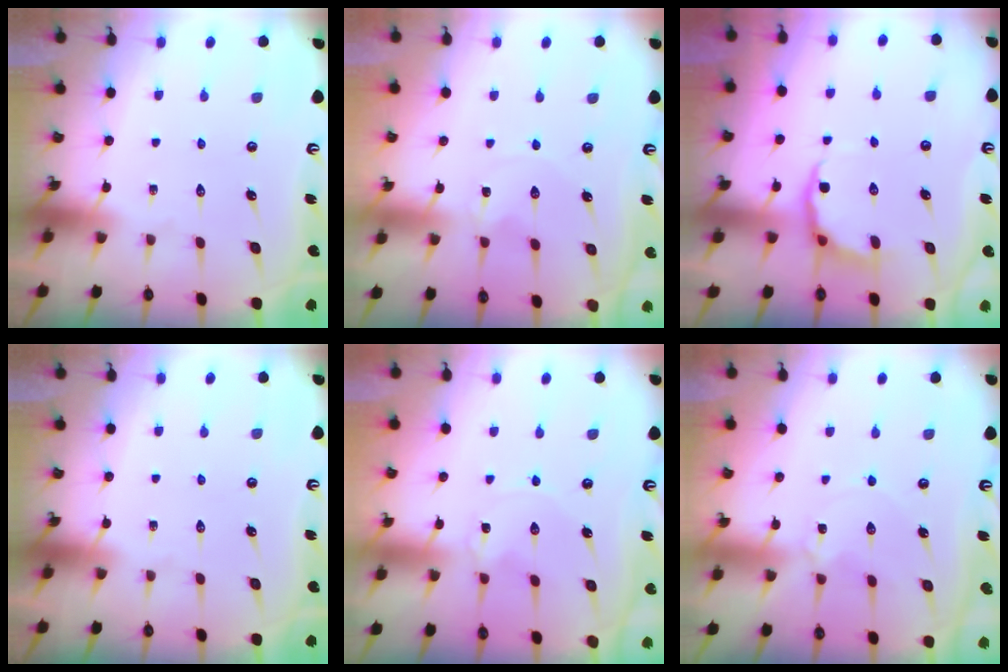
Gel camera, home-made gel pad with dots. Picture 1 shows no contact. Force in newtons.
{"total": 0.9, "press": 0.9, "slide": 0.1}
{"total": 5.2, "press": 4.3, "slide": 2.8}
{"total": 0.0}
{"total": 2.0, "press": 2.0, "slide": 0.3}
{"total": 1.1, "press": 1.0, "slide": 0.4}